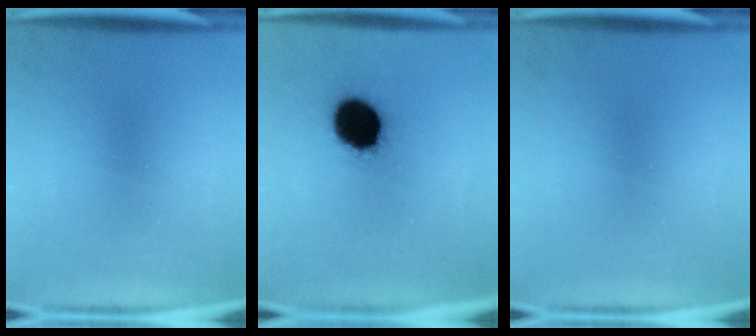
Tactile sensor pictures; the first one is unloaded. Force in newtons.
{"total": 15.2}
{"total": 0.0}